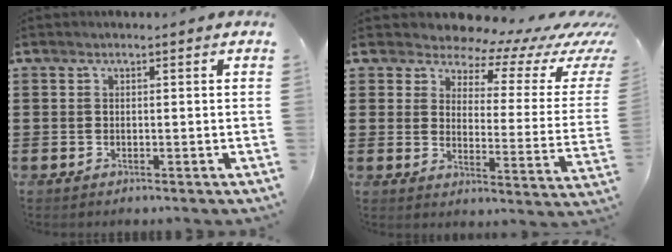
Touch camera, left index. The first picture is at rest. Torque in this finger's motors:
{"motor_torque": [2.14, 0.00, 0.20, -0.04]}